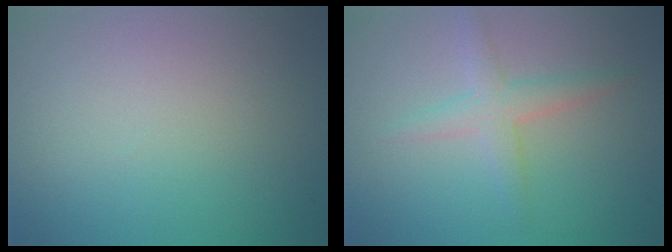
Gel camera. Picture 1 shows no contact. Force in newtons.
{"total": 2.5, "press": 2.5, "slide": 0.1}